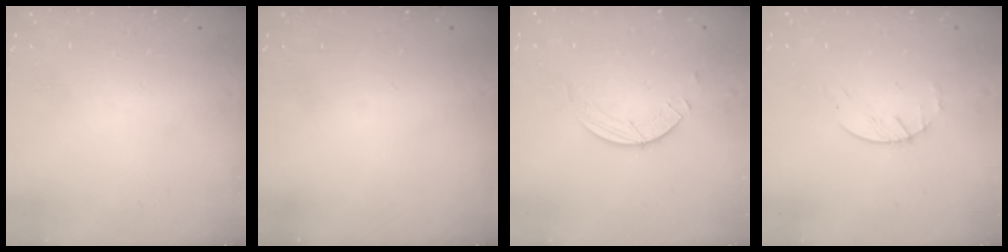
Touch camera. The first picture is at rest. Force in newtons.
{"total": 0.0}
{"total": 2.5, "press": 2.4, "slide": 0.2}
{"total": 2.2, "press": 2.2, "slide": 0.3}